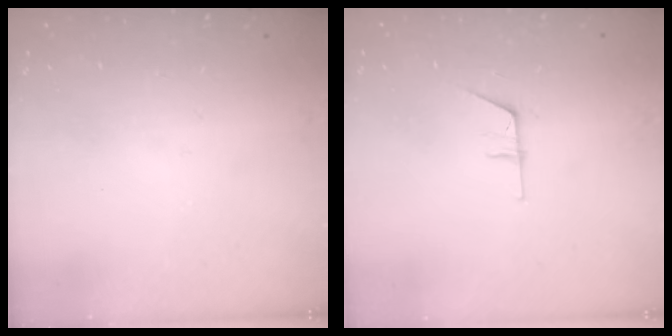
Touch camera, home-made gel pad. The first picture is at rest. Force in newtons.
{"total": 5.4, "press": 5.4, "slide": 0.5}